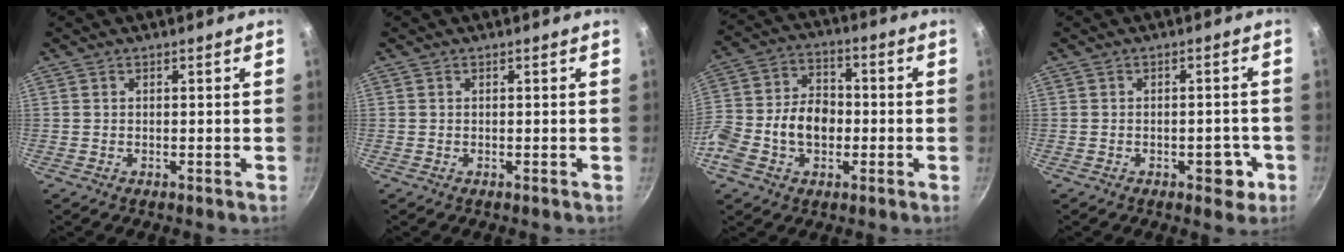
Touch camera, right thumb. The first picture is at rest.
{"total": 0.0}
{"total": 13.9, "force": [-2.6, 9.6, 9.6], "torque": [-0.157, 0.033, -0.061]}
{"total": 4.7, "force": [-1.9, 2.7, 3.4], "torque": [-0.019, 0.014, -0.020]}